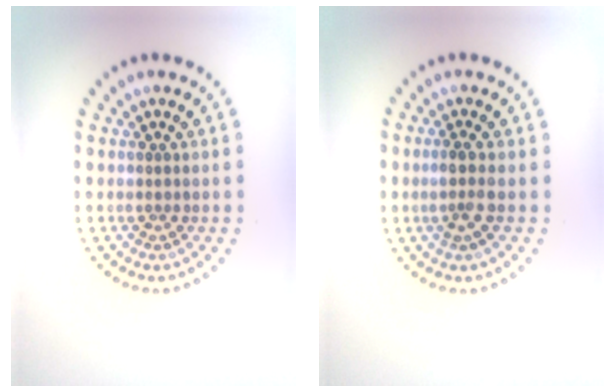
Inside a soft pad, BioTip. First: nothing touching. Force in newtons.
{"total": 1.6, "press": 1.3, "slide": 1.0}